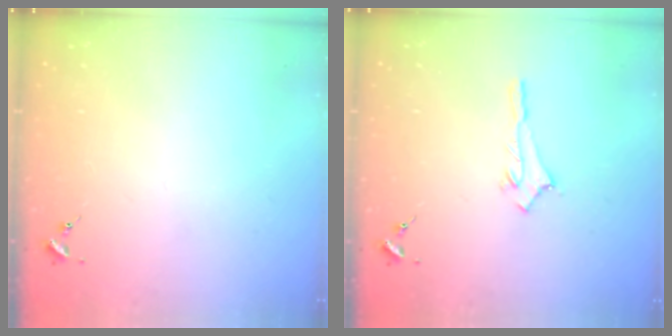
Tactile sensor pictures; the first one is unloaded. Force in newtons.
{"total": 2.9, "press": 2.9, "slide": 0.2}